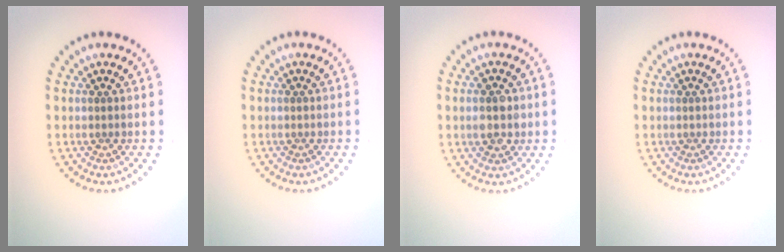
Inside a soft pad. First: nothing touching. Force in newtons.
{"total": 0.0}
{"total": 2.8, "press": 2.8, "slide": 0.3}
{"total": 0.0}